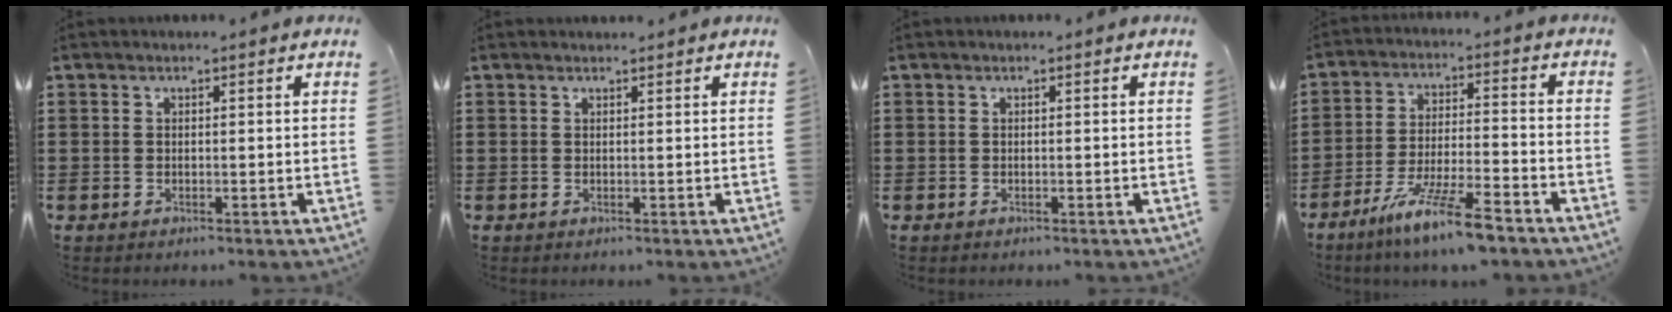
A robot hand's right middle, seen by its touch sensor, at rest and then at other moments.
{"total": 0.6, "force": [0.6, 0.0, 0.0], "torque": [-0.002, -0.003, 0.012]}
{"total": 0.0}
{"total": 9.5, "force": [-7.3, 0.3, 6.1], "torque": [-0.118, -0.005, -0.138]}